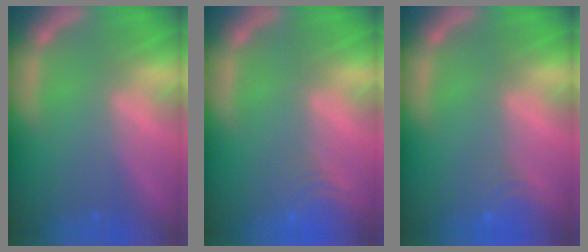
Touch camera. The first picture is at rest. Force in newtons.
{"total": 5.5}
{"total": 4.5}